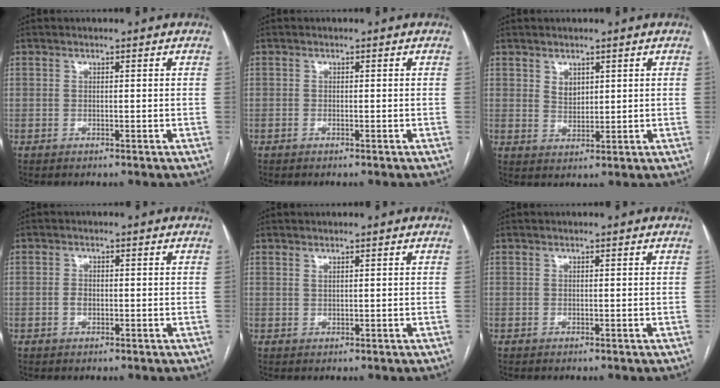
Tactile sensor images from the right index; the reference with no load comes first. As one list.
[{"total": 0.0}, {"total": 2.6, "force": [1.4, 1.7, 1.3], "torque": [-0.027, -0.003, 0.033]}, {"total": 1.5, "force": [-0.4, 1.0, 1.2], "torque": [-0.022, 0.003, -0.007]}, {"total": 0.6, "force": [0.5, 0.1, 0.3], "torque": [-0.009, -0.005, 0.011]}, {"total": 0.0}]